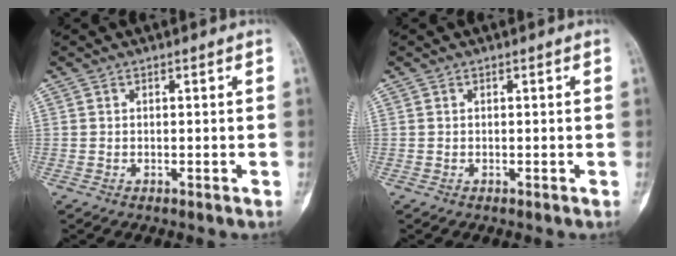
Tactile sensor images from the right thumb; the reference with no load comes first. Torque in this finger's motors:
{"motor_torque": [0.15, -0.06, 0.23, 0.09, 0.02]}